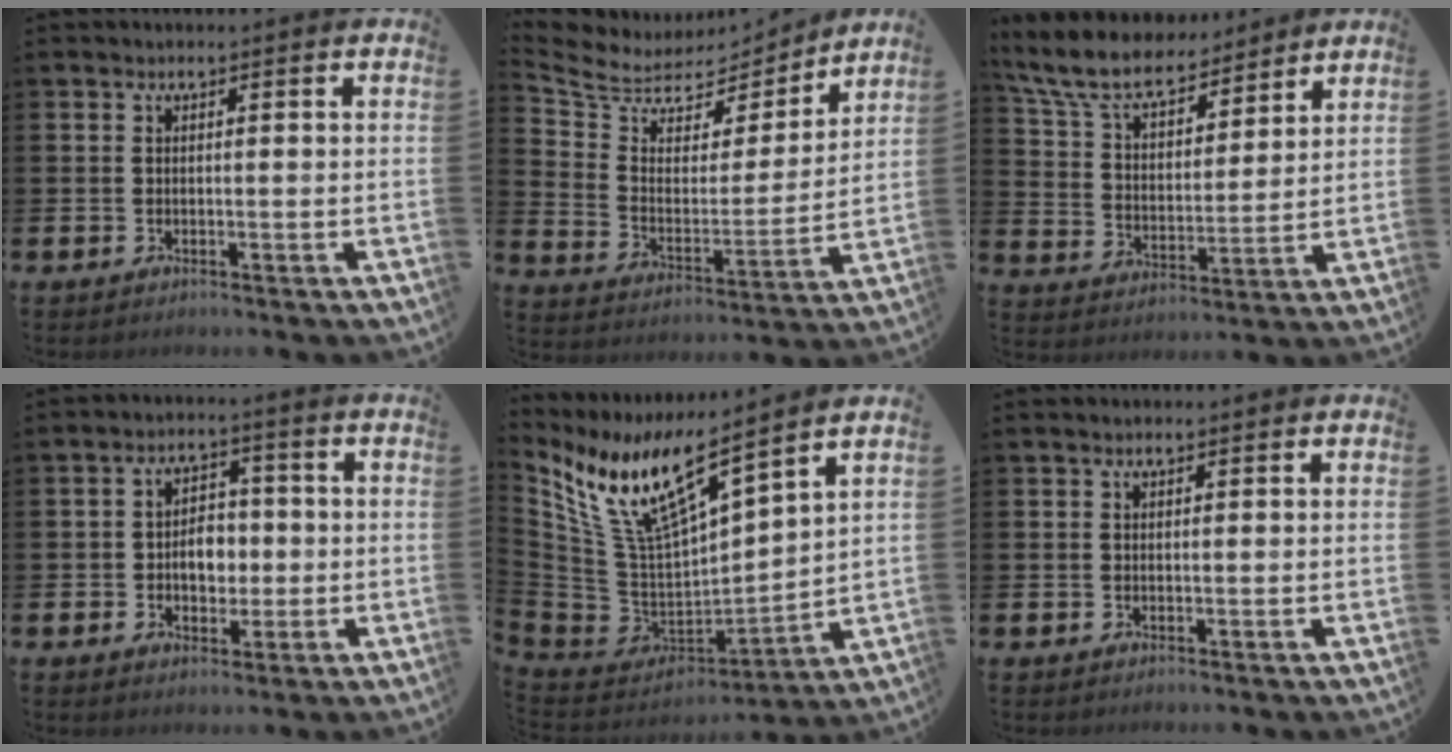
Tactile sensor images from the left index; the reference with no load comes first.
{"total": 6.3, "force": [5.7, 2.6, 0.3], "torque": [-0.054, -0.050, 0.096]}
{"total": 9.0, "force": [8.1, 2.8, 2.7], "torque": [-0.097, -0.047, 0.148]}
{"total": 4.1, "force": [-0.4, 3.1, 2.7], "torque": [-0.042, 0.004, -0.016]}
{"total": 11.7, "force": [9.0, 2.5, 7.0], "torque": [-0.186, -0.063, 0.156]}
{"total": 0.8, "force": [0.8, 0.2, 0.2], "torque": [-0.003, 0.002, 0.014]}